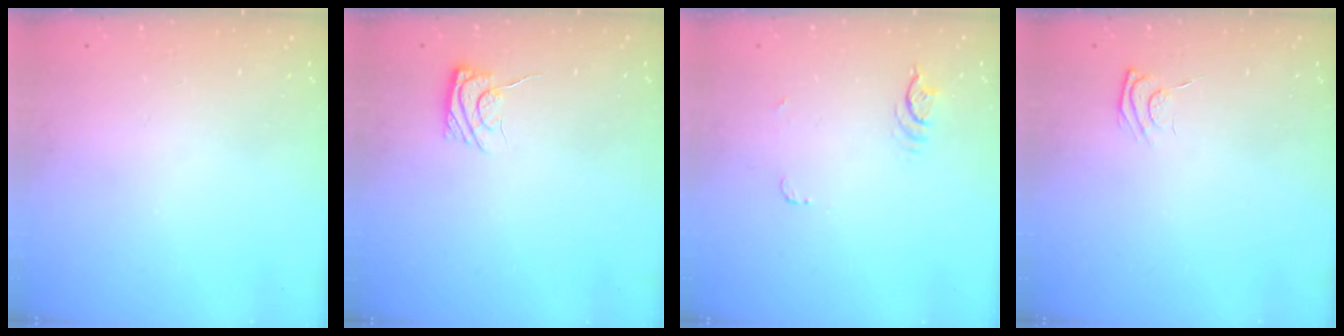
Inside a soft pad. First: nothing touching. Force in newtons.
{"total": 6.1, "press": 5.9, "slide": 1.6}
{"total": 3.9, "press": 3.5, "slide": 1.7}
{"total": 4.9, "press": 4.7, "slide": 1.1}